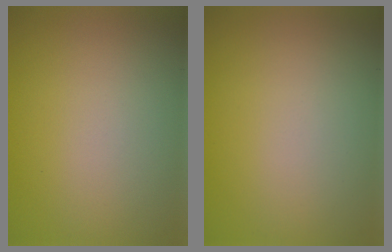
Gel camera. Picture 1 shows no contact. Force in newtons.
{"total": 0.0}